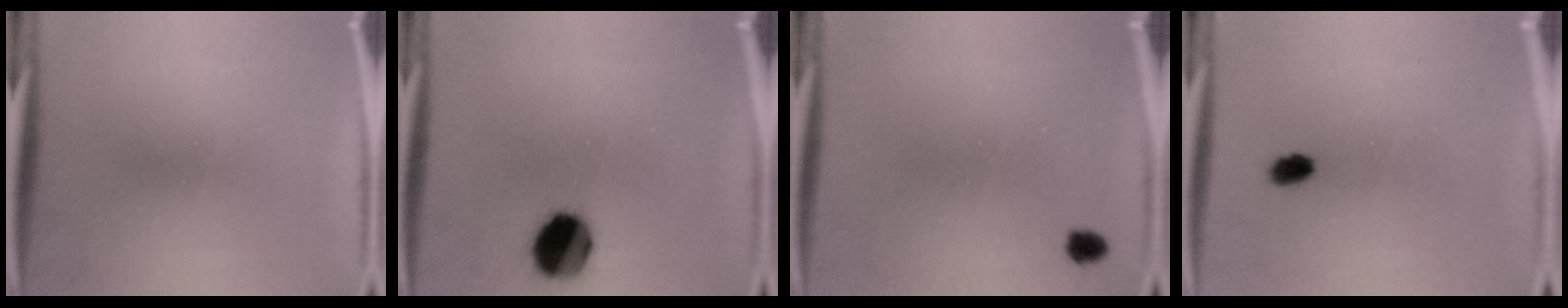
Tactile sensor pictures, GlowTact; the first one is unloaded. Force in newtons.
{"total": 11.7}
{"total": 1.8}
{"total": 2.3}